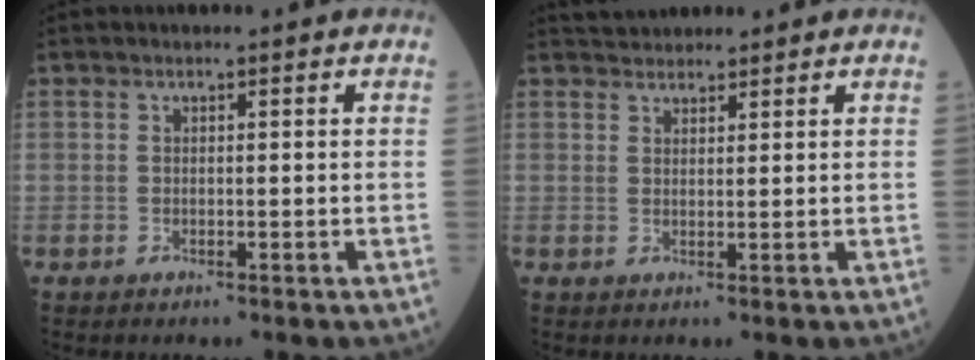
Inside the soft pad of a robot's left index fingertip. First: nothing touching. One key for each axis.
{"total": 4.2, "fx": 3.9, "fy": 1.3, "fz": 0.7, "tx": -0.010, "ty": 0.032, "tz": 0.062}